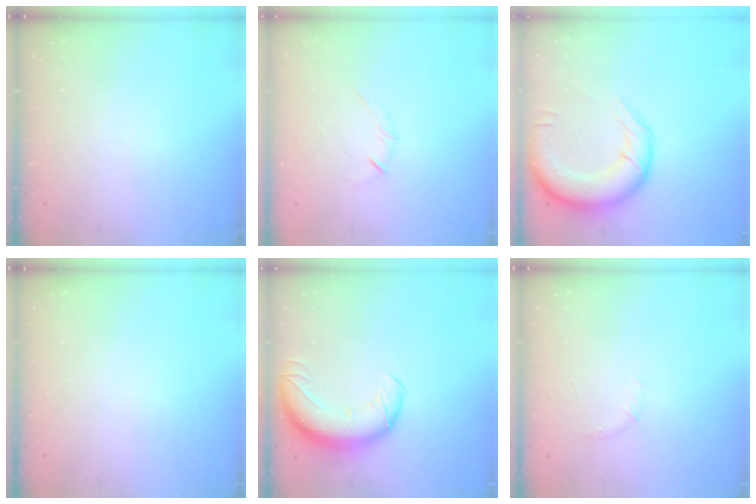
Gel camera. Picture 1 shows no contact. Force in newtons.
{"total": 3.5, "press": 3.4, "slide": 0.8}
{"total": 15.7, "press": 15.3, "slide": 3.6}
{"total": 0.0}
{"total": 13.4, "press": 13.0, "slide": 3.3}
{"total": 3.8, "press": 3.6, "slide": 1.2}